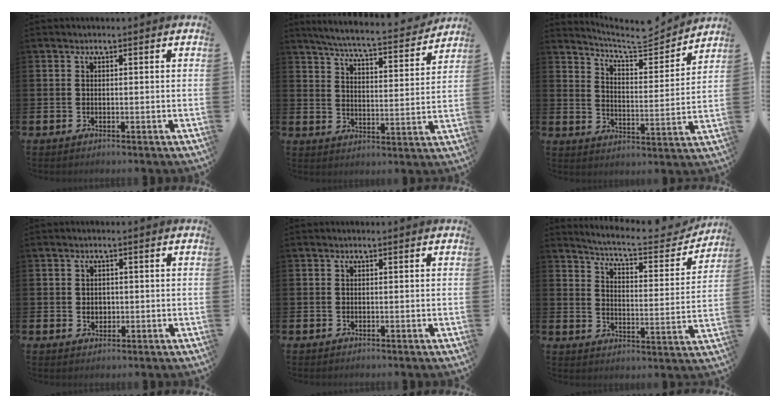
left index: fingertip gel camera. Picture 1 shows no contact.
{"total": 6.1, "force": [5.8, 0.1, 1.9], "torque": [-0.052, -0.046, 0.095]}
{"total": 6.0, "force": [5.8, 1.0, 1.5], "torque": [-0.054, -0.043, 0.095]}
{"total": 1.6, "force": [0.3, 1.4, 0.7], "torque": [0.004, 0.002, 0.000]}
{"total": 0.0}
{"total": 6.4, "force": [6.0, 0.7, 1.9], "torque": [-0.052, -0.050, 0.095]}